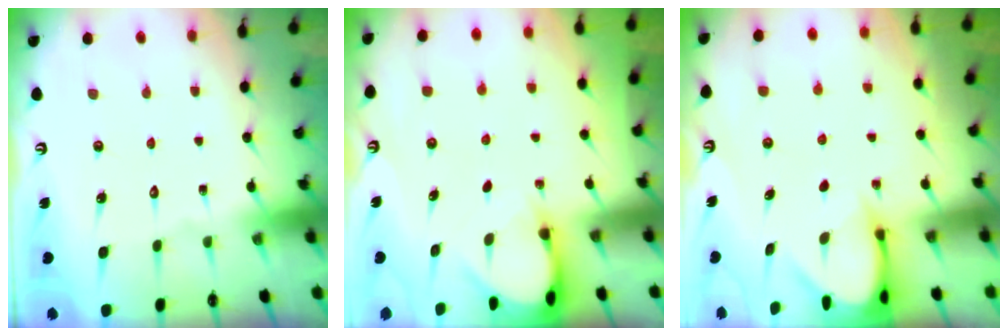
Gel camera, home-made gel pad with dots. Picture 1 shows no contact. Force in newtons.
{"total": 3.6, "press": 3.6, "slide": 0.1}
{"total": 3.6, "press": 3.6, "slide": 0.3}